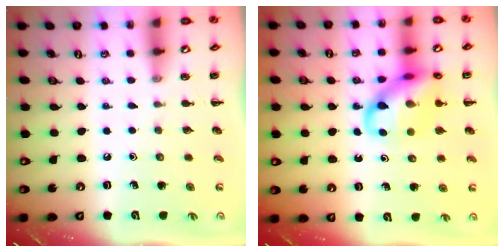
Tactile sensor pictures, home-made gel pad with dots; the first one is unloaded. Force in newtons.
{"total": 14.6, "press": 14.5, "slide": 1.8}